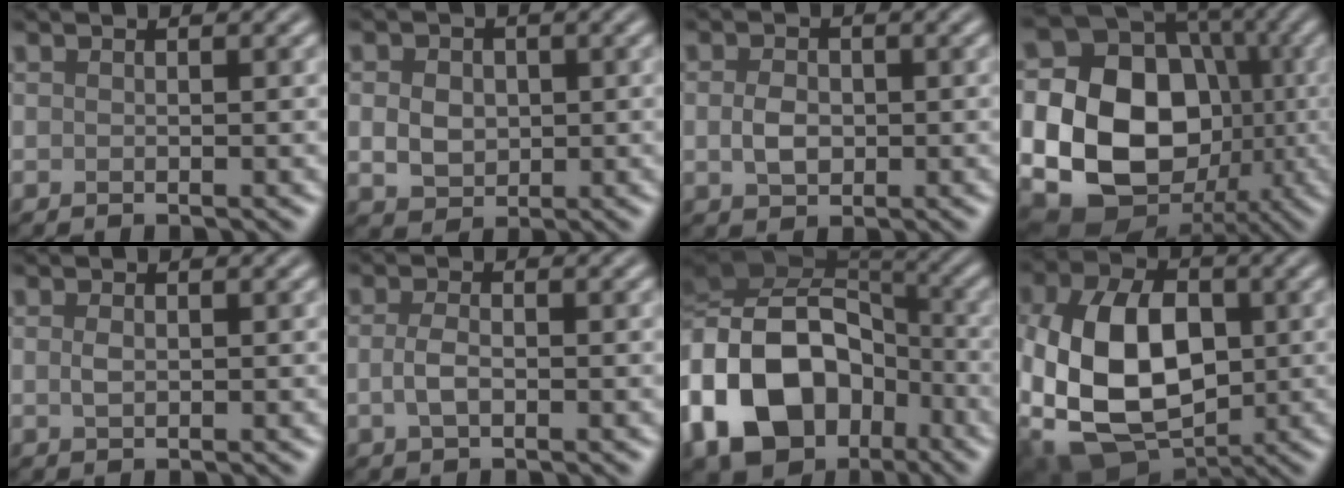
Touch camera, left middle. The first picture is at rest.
{"total": 3.2, "force": [0.1, 2.7, 1.9], "torque": [-0.036, -0.003, 0.000]}
{"total": 2.5, "force": [0.0, 1.8, 1.6], "torque": [-0.034, -0.002, -0.002]}
{"total": 18.1, "force": [-2.1, 15.0, 9.9], "torque": [-0.185, -0.017, -0.063]}
{"total": 1.1, "force": [0.1, 0.6, 0.8], "torque": [-0.021, -0.001, 0.003]}
{"total": 2.0, "force": [-0.3, 1.1, 1.6], "torque": [-0.038, 0.000, -0.009]}
{"total": 15.2, "force": [-4.8, 11.0, 9.2], "torque": [-0.189, -0.005, -0.093]}
{"total": 12.8, "force": [-1.3, 8.7, 9.4], "torque": [-0.208, -0.017, -0.024]}